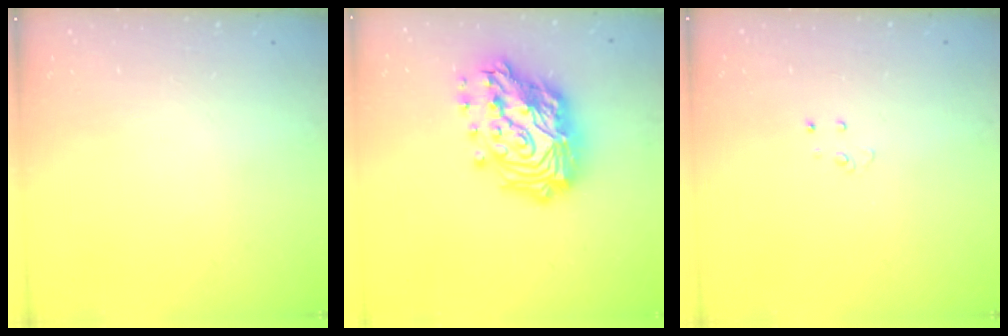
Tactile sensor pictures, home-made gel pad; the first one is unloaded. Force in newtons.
{"total": 23.4, "press": 23.3, "slide": 2.1}
{"total": 2.9, "press": 2.9, "slide": 0.2}